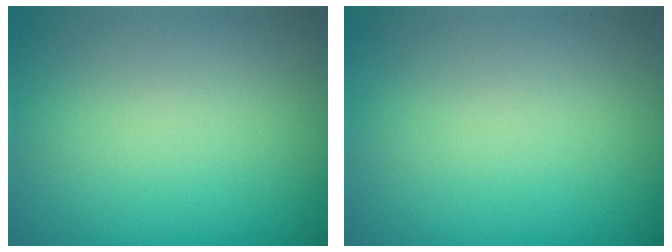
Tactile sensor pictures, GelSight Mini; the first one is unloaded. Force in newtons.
{"total": 0.0}